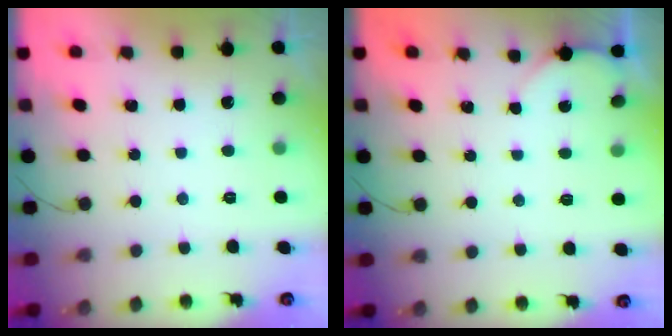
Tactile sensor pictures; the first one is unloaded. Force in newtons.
{"total": 1.0, "press": 1.0, "slide": 0.1}